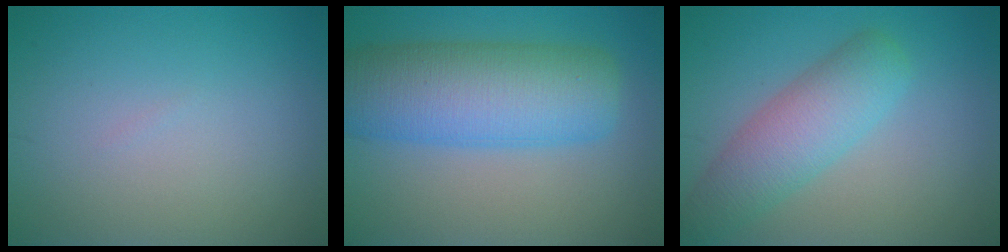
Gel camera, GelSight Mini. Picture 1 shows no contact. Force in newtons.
{"total": 9.5, "press": 9.5, "slide": 0.2}
{"total": 5.1, "press": 5.1, "slide": 0.2}